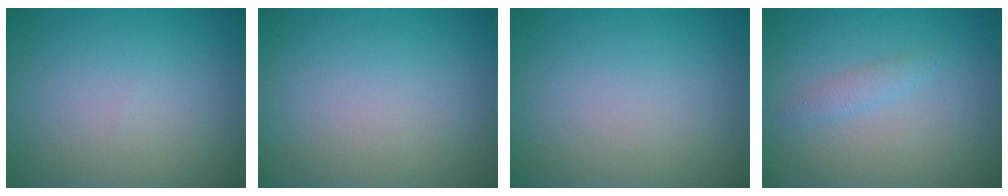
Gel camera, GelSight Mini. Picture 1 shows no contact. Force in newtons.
{"total": 0.0}
{"total": 0.0}
{"total": 1.3, "press": 1.3, "slide": 0.0}